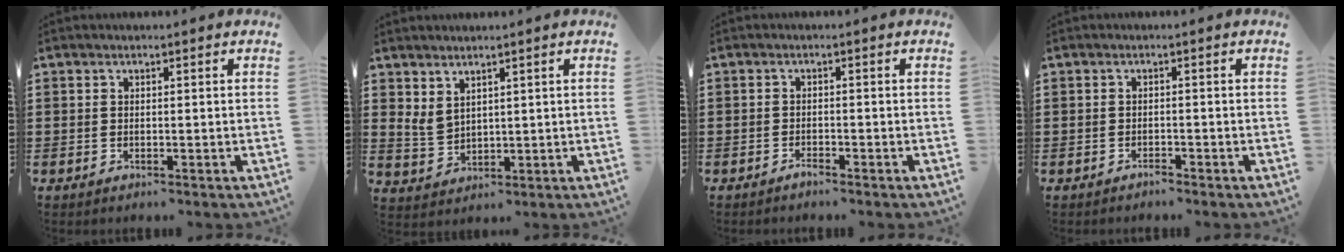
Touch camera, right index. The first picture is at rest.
{"total": 3.1, "force": [2.3, 1.6, 1.2], "torque": [-0.032, 0.002, 0.045]}
{"total": 0.9, "force": [-0.9, 0.0, 0.2], "torque": [-0.008, -0.003, -0.018]}
{"total": 1.0, "force": [-1.0, 0.2, 0.1], "torque": [-0.004, 0.002, -0.021]}